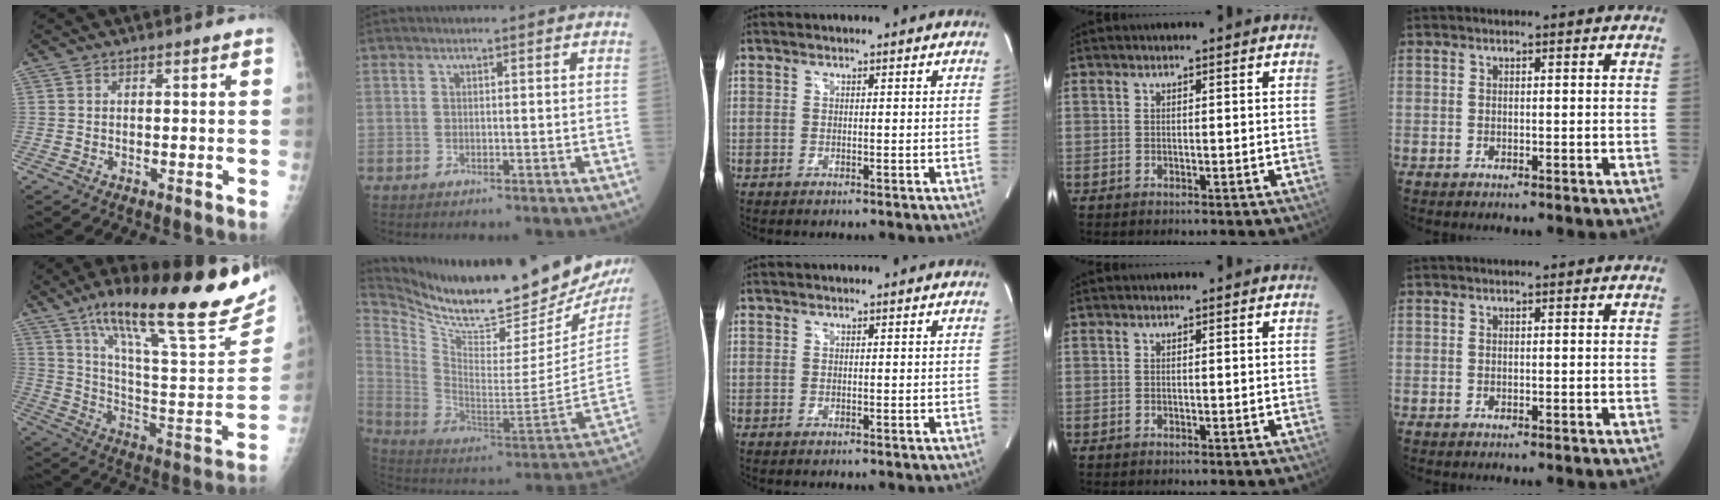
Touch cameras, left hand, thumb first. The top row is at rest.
{"thumb": {"total": 31.5, "force": [20.3, 7.3, 22.9], "torque": [-0.323, -0.059, 0.321]}, "index": {"total": 27.2, "force": [24.2, 2.9, 12.1], "torque": [-0.226, -0.101, 0.358]}}